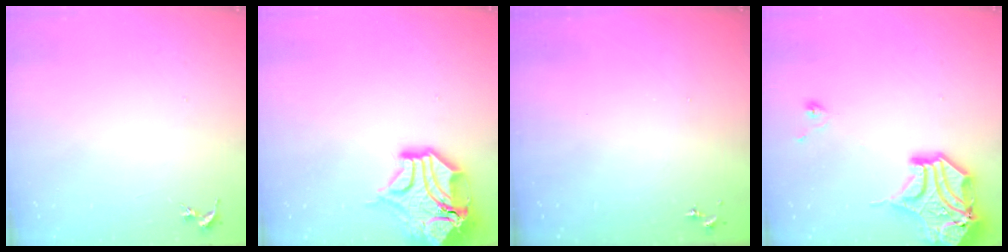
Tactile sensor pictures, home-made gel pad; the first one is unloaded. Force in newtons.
{"total": 17.9, "press": 17.7, "slide": 2.6}
{"total": 0.0}
{"total": 16.5, "press": 16.3, "slide": 2.5}